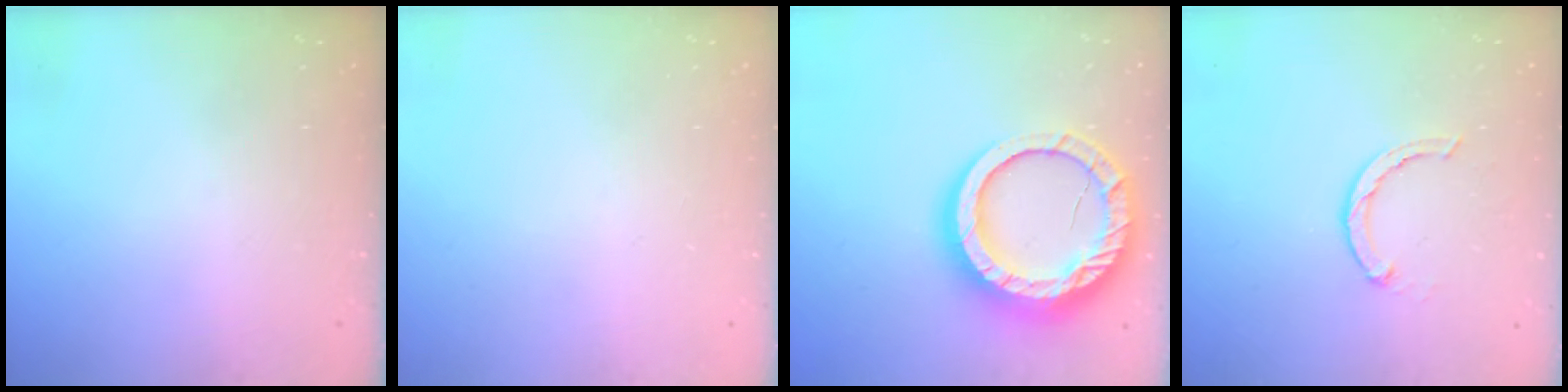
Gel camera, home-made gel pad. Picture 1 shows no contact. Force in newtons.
{"total": 0.0}
{"total": 22.6, "press": 22.5, "slide": 2.2}
{"total": 2.1, "press": 2.0, "slide": 0.4}